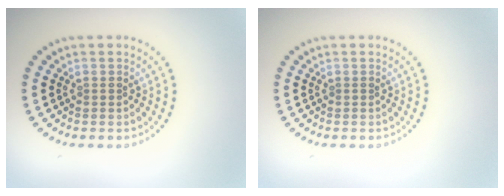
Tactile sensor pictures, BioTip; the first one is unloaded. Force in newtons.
{"total": 0.0}